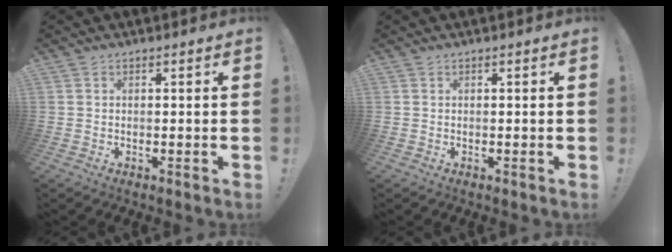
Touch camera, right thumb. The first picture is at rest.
{"total": 0.0}